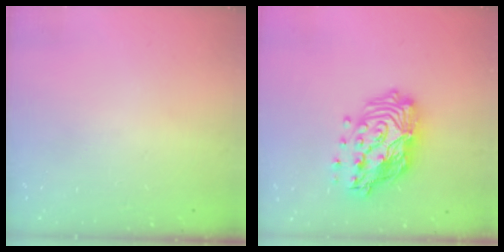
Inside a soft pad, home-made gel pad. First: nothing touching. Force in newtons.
{"total": 18.6, "press": 18.5, "slide": 1.9}